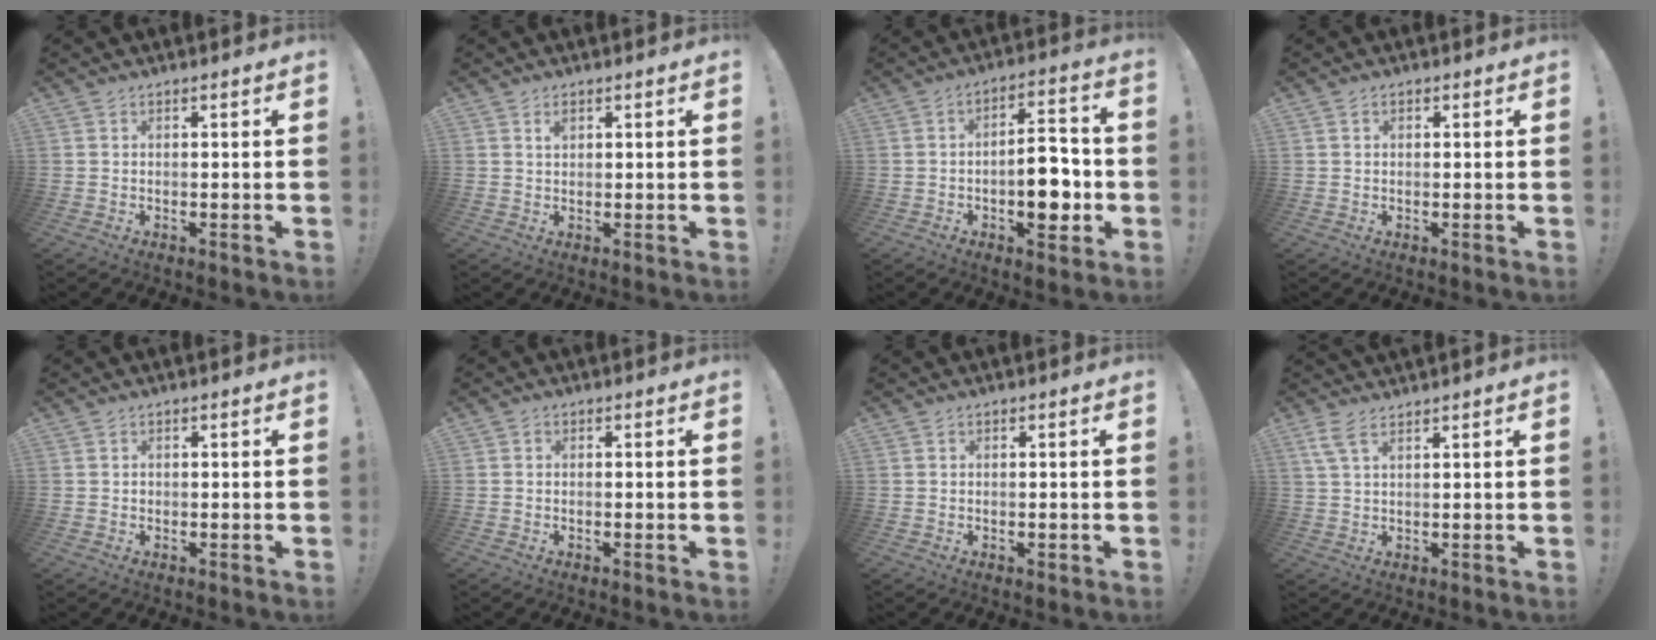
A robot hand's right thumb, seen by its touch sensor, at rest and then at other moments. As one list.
[{"total": 1.7, "force": [1.0, 1.0, 0.9], "torque": [-0.003, -0.004, 0.014]}, {"total": 11.5, "force": [-2.6, 5.8, 9.6], "torque": [-0.126, 0.019, -0.043]}, {"total": 0.9, "force": [0.3, 0.7, 0.4], "torque": [-0.002, 0.002, 0.004]}, {"total": 0.7, "force": [0.0, 0.7, 0.1], "torque": [-0.002, 0.002, 0.000]}, {"total": 0.6, "force": [-0.4, 0.4, 0.1], "torque": [-0.004, 0.002, -0.007]}, {"total": 0.6, "force": [0.0, 0.5, 0.4], "torque": [-0.006, 0.002, 0.001]}, {"total": 4.2, "force": [3.0, 0.8, 2.9], "torque": [-0.062, -0.005, 0.054]}]